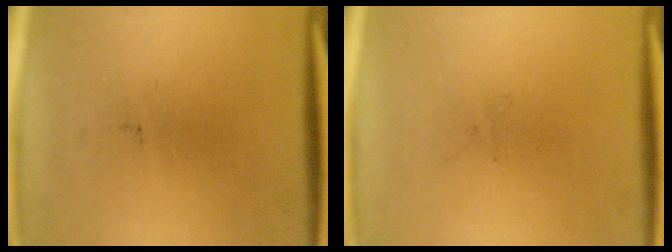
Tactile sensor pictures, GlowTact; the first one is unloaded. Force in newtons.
{"total": 0.0}